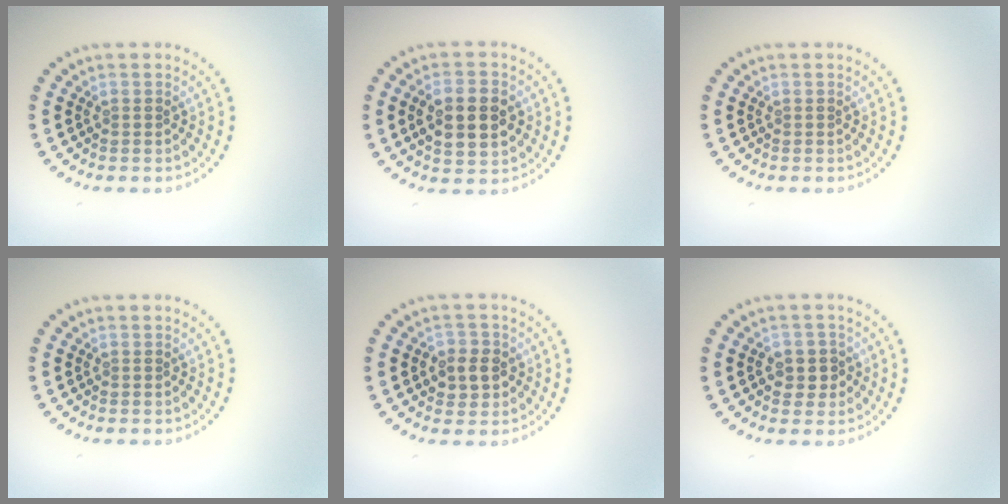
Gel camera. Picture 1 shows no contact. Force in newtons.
{"total": 5.6, "press": 5.6, "slide": 0.4}
{"total": 0.0}
{"total": 0.0}
{"total": 2.8, "press": 2.7, "slide": 0.6}
{"total": 2.5, "press": 2.4, "slide": 0.4}